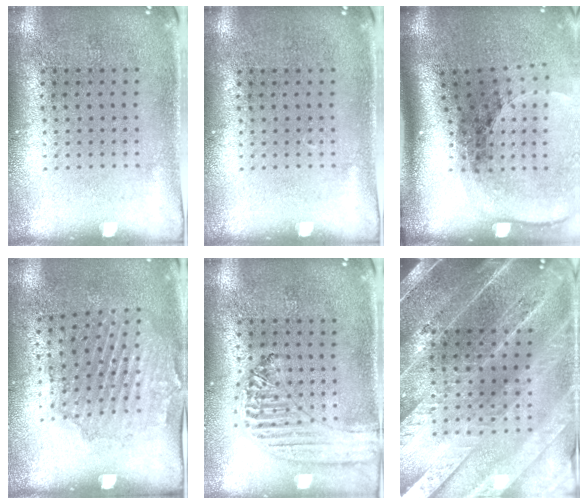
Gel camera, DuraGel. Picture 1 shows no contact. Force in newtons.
{"total": 0.0}
{"total": 2.6, "press": 1.8, "slide": 1.8}
{"total": 1.6, "press": 1.4, "slide": 0.7}
{"total": 1.2, "press": 1.2, "slide": 0.2}
{"total": 5.0, "press": 4.3, "slide": 2.4}